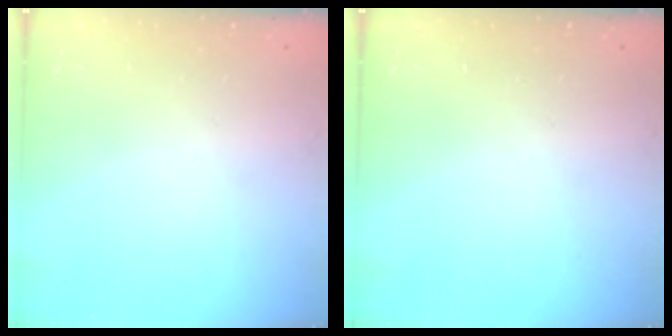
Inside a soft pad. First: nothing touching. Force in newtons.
{"total": 0.0}